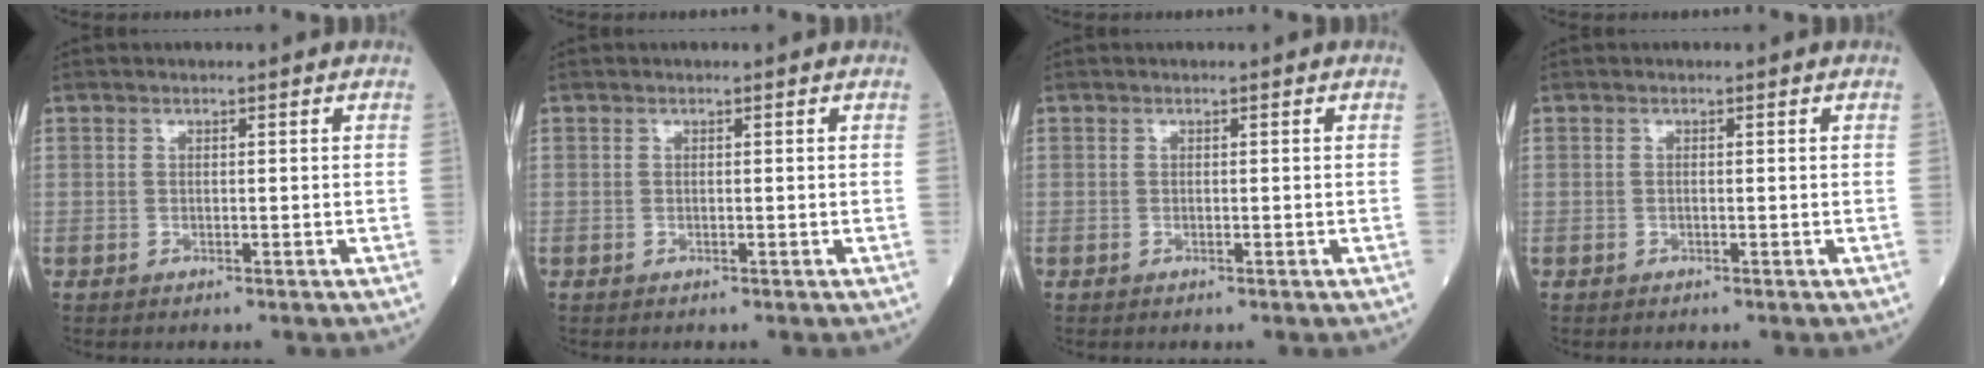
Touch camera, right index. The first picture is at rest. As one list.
[{"total": 0.0}, {"total": 0.0}, {"total": 0.0}]